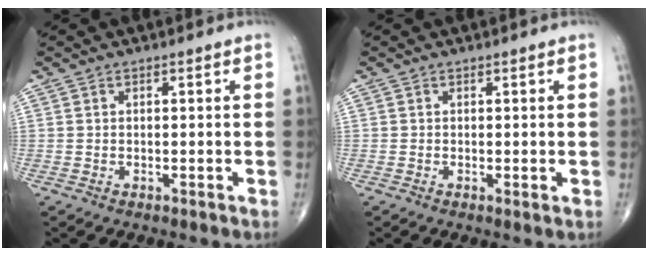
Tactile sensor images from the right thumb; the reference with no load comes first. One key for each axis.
{"total": 0.7, "fx": 0.0, "fy": 0.2, "fz": 0.7, "tx": -0.014, "ty": -0.004, "tz": -0.004}